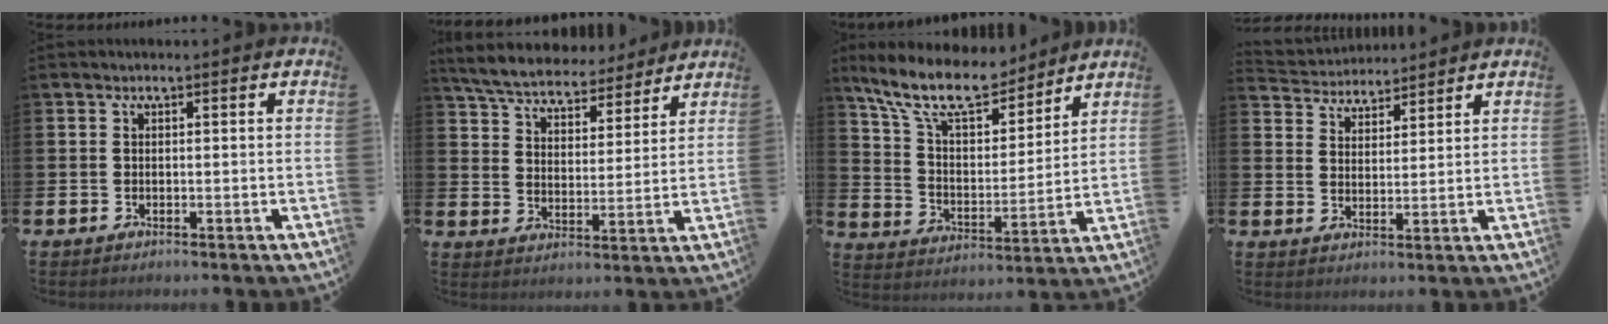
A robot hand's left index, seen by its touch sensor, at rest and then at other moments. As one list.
[{"total": 6.4, "force": [6.2, 1.5, 1.1], "torque": [-0.058, -0.040, 0.107]}, {"total": 11.9, "force": [10.2, 3.6, 5.0], "torque": [-0.130, -0.055, 0.181]}, {"total": 4.3, "force": [4.2, 0.9, -0.5], "torque": [-0.016, -0.022, 0.076]}]